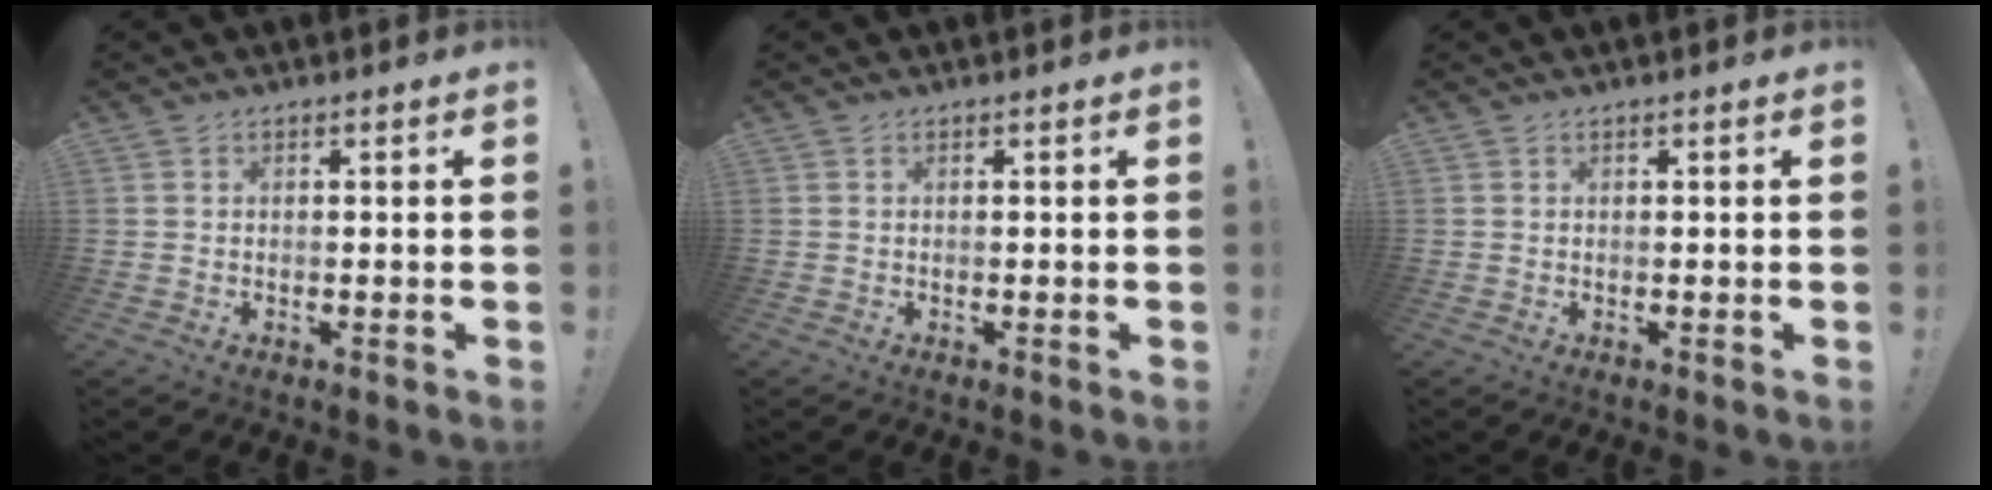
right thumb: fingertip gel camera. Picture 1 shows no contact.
{"total": 0.0}
{"total": 0.0}